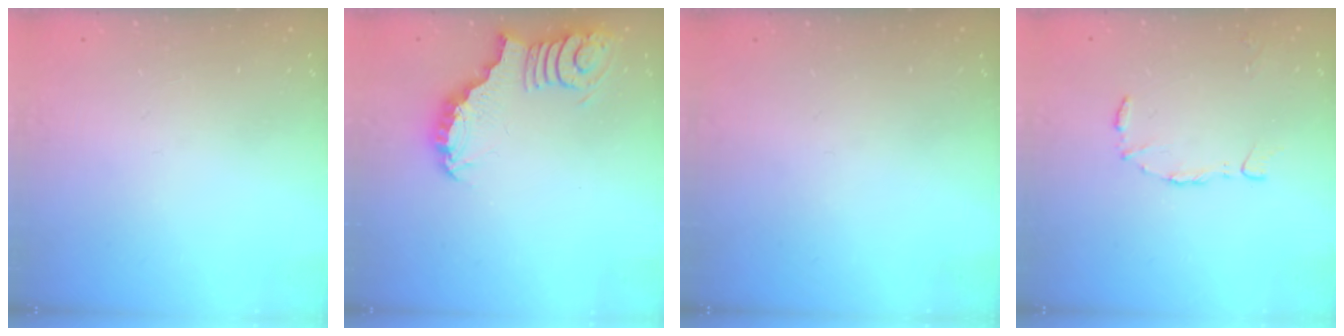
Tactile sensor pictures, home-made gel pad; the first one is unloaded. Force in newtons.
{"total": 3.7, "press": 3.6, "slide": 0.7}
{"total": 0.0}
{"total": 4.8, "press": 4.7, "slide": 0.3}